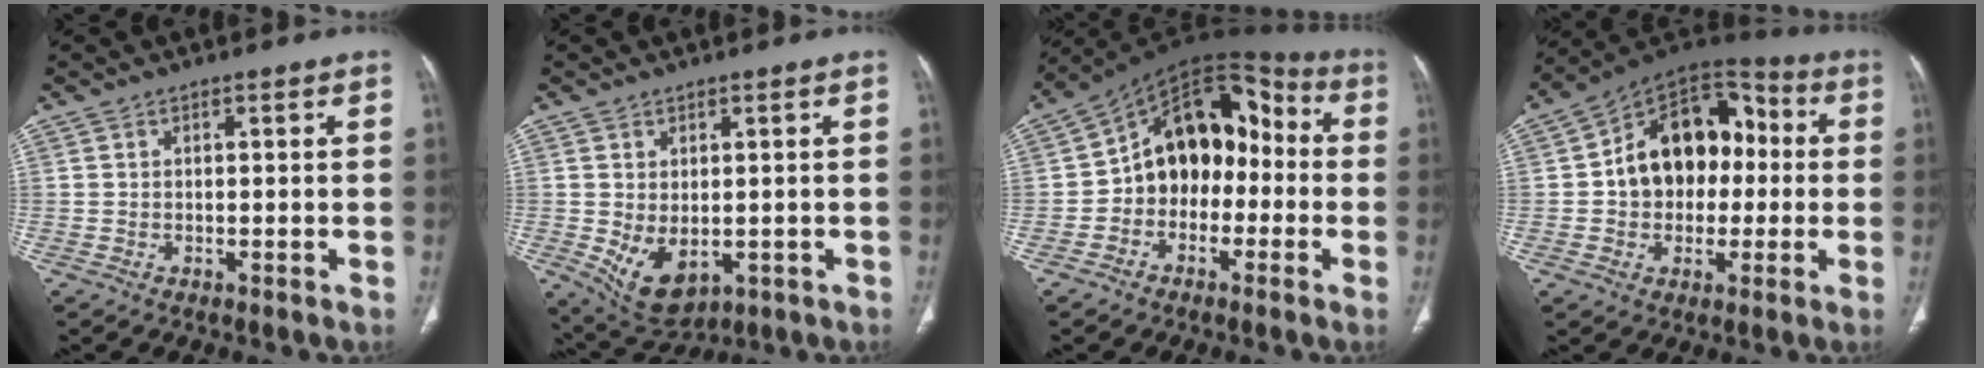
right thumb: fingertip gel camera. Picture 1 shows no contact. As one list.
[{"total": 7.8, "force": [-1.3, 5.0, 5.9], "torque": [-0.092, -0.009, 0.004]}, {"total": 15.4, "force": [-1.9, 11.1, 10.5], "torque": [-0.111, 0.059, -0.045]}, {"total": 17.9, "force": [0.4, 12.8, 12.4], "torque": [-0.137, 0.041, -0.002]}]